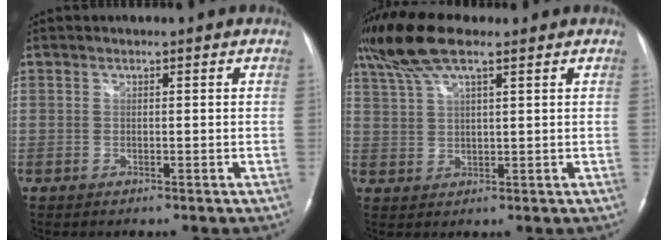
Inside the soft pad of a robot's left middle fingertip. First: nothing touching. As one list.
[{"total": 8.6, "force": [6.2, 1.8, 5.7], "torque": [-0.126, 0.027, 0.118]}]